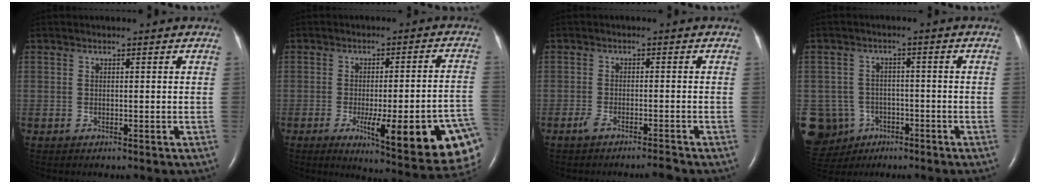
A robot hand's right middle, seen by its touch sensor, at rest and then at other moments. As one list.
[{"total": 20.2, "force": [-7.9, 2.6, 18.4], "torque": [-0.143, -0.012, -0.094]}, {"total": 2.6, "force": [-2.2, 0.1, 1.3], "torque": [-0.033, -0.005, -0.042]}, {"total": 11.5, "force": [-5.1, 9.9, 2.6], "torque": [-0.087, 0.016, -0.068]}]